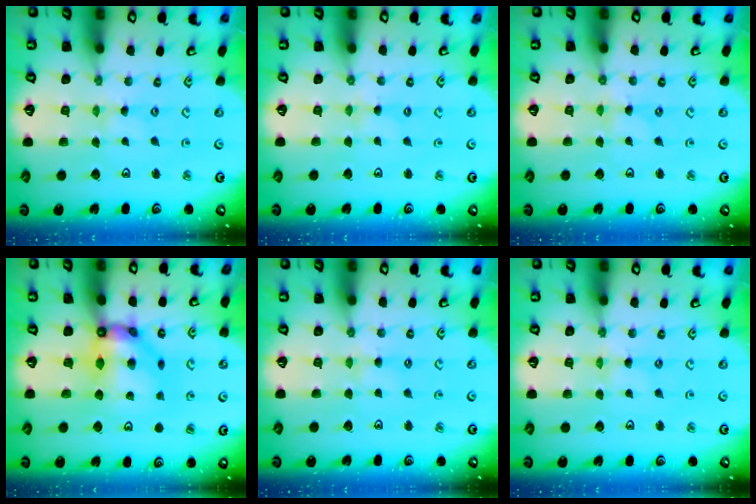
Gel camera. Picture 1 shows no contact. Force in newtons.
{"total": 1.8, "press": 1.8, "slide": 0.4}
{"total": 0.0}
{"total": 9.6, "press": 9.5, "slide": 1.1}
{"total": 2.5, "press": 2.4, "slide": 0.5}
{"total": 0.8, "press": 0.8, "slide": 0.2}